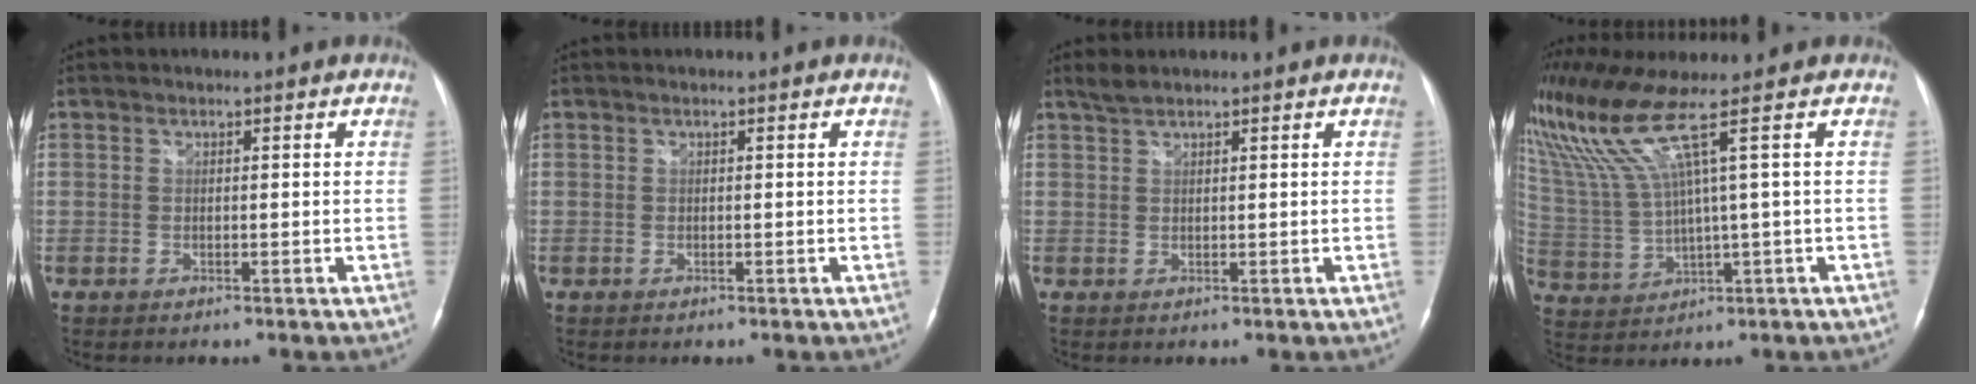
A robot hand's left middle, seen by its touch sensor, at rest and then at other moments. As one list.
[{"total": 0.0}, {"total": 1.7, "force": [1.5, 0.2, 0.7], "torque": [-0.020, 0.008, 0.034]}, {"total": 9.0, "force": [5.7, -2.5, 6.5], "torque": [-0.147, 0.005, 0.130]}]